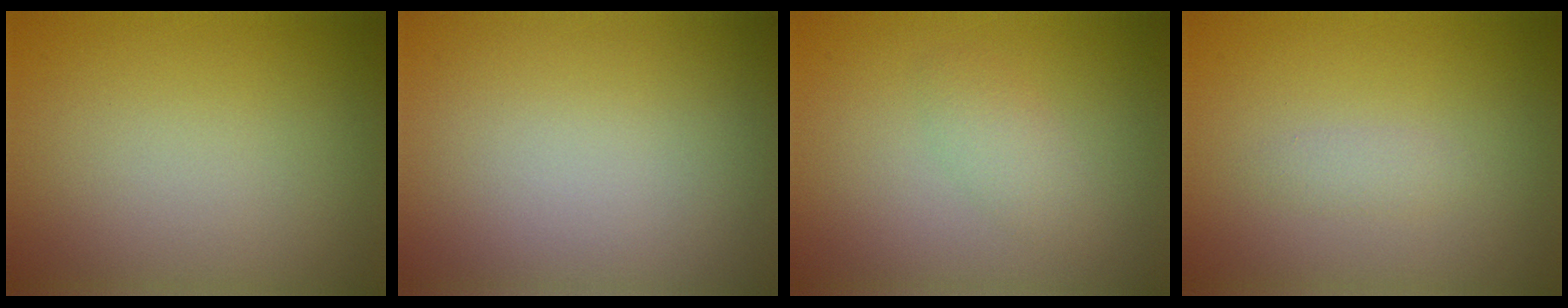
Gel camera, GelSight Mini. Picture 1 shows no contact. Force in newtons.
{"total": 0.0}
{"total": 1.6, "press": 1.6, "slide": 0.1}
{"total": 0.9, "press": 0.9, "slide": 0.0}